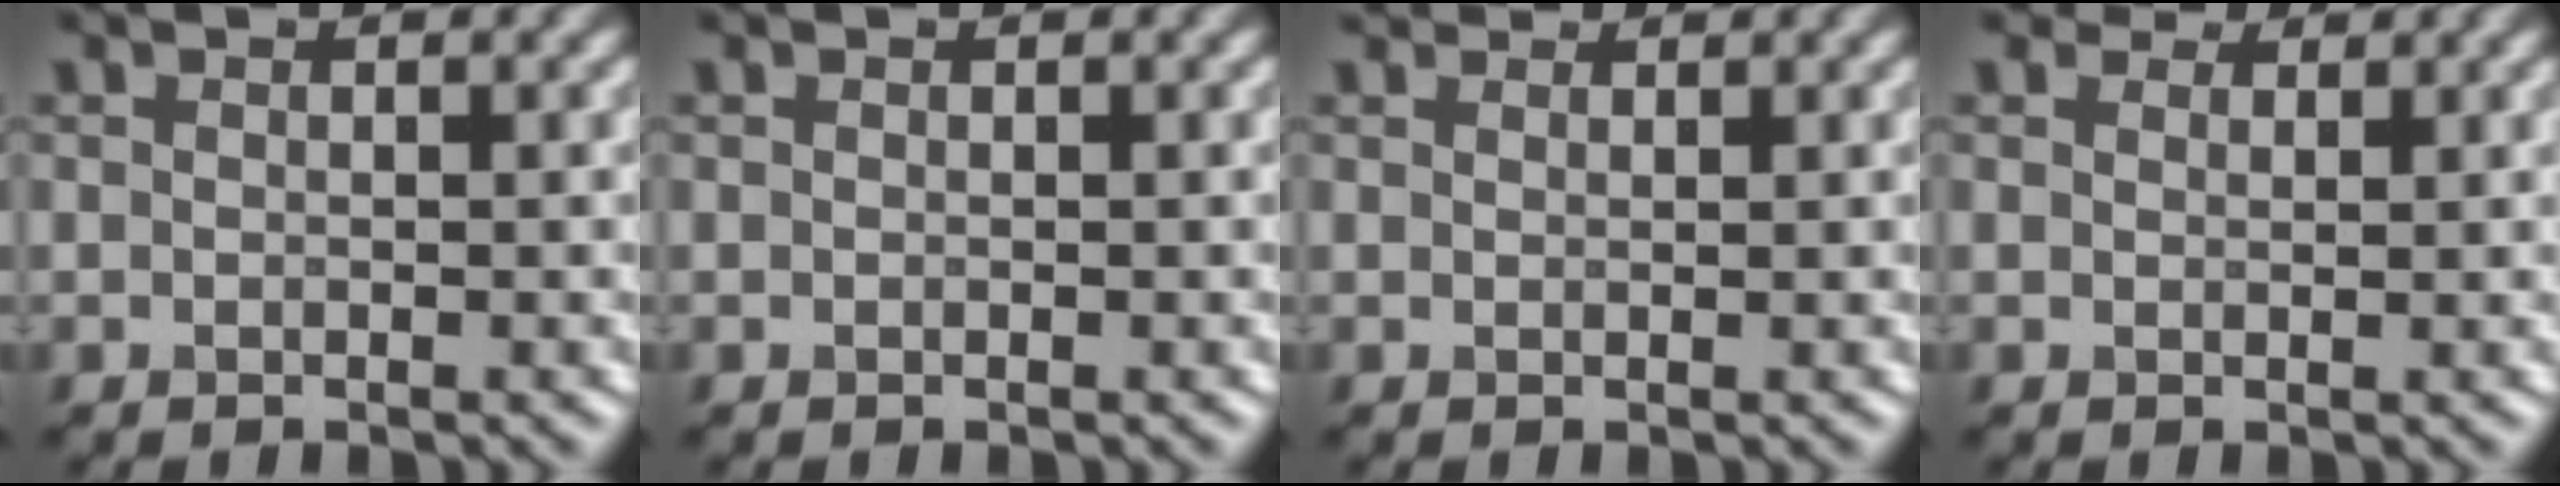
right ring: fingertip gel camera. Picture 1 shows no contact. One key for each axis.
{"total": 0.0}
{"total": 2.4, "fx": 2.2, "fy": 0.6, "fz": 0.6, "tx": -0.016, "ty": -0.001, "tz": 0.027}
{"total": 2.5, "fx": 2.2, "fy": 1.0, "fz": 0.7, "tx": -0.014, "ty": -0.007, "tz": 0.033}